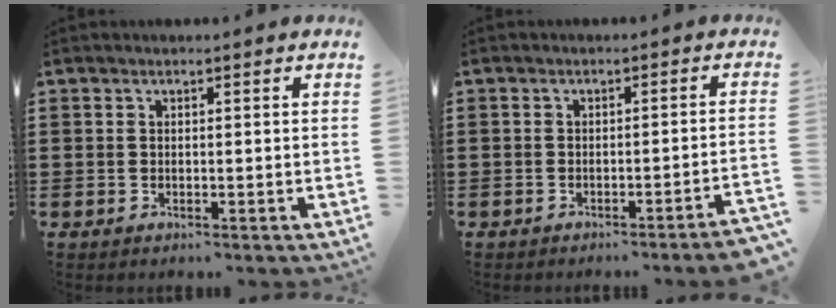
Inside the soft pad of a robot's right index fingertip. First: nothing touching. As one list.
[{"total": 2.1, "force": [-1.8, -0.3, 1.0], "torque": [-0.018, -0.001, -0.037]}]